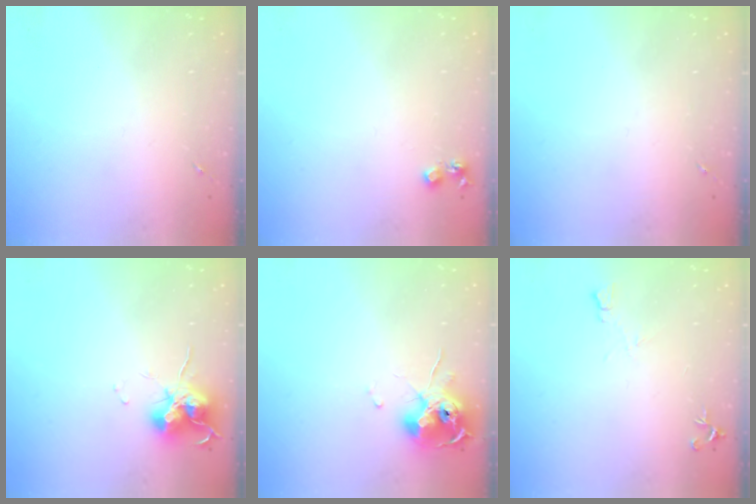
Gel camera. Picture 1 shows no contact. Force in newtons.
{"total": 4.8, "press": 4.7, "slide": 0.7}
{"total": 0.0}
{"total": 12.6, "press": 12.5, "slide": 1.4}
{"total": 12.9, "press": 12.9, "slide": 1.4}
{"total": 5.9, "press": 5.8, "slide": 1.0}